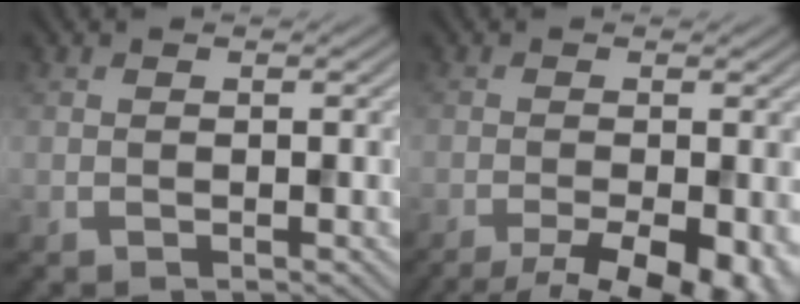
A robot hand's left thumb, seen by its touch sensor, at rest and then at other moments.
{"total": 9.1, "force": [-5.3, 2.6, 6.9], "torque": [-0.109, -0.020, -0.073]}